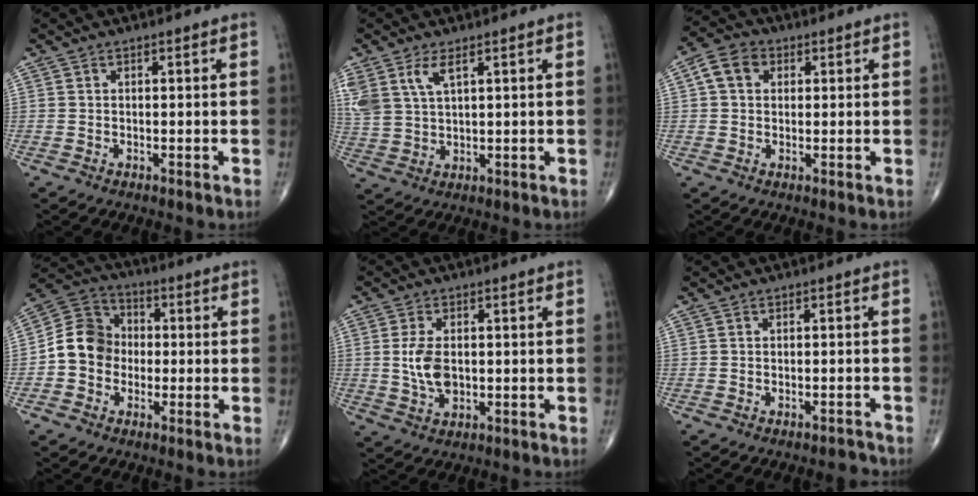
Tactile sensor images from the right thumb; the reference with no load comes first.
{"total": 7.6, "force": [3.9, 3.7, 5.3], "torque": [-0.123, -0.007, 0.087]}
{"total": 6.0, "force": [1.5, 4.7, 3.4], "torque": [-0.053, 0.012, 0.021]}
{"total": 9.7, "force": [-1.4, 8.4, 4.5], "torque": [-0.065, 0.039, -0.040]}
{"total": 6.1, "force": [0.1, 3.5, 5.0], "torque": [-0.102, -0.005, 0.005]}
{"total": 1.5, "force": [-1.5, 0.2, 0.2], "torque": [-0.007, 0.012, -0.018]}